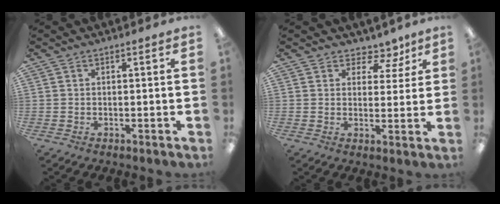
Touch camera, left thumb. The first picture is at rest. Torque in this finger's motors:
{"motor_torque": [-0.07, 0.04, -0.41, 0.34, -0.04]}